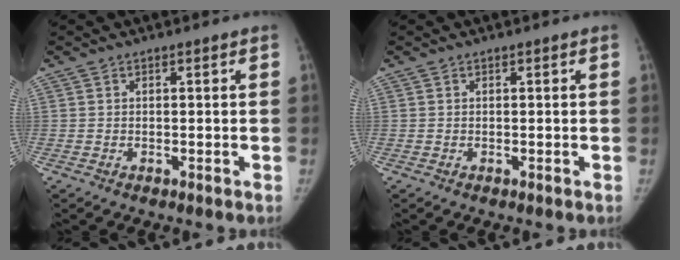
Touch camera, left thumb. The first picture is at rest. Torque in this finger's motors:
{"motor_torque": [0.05, -0.04, 0.09, -0.09, 0.03]}